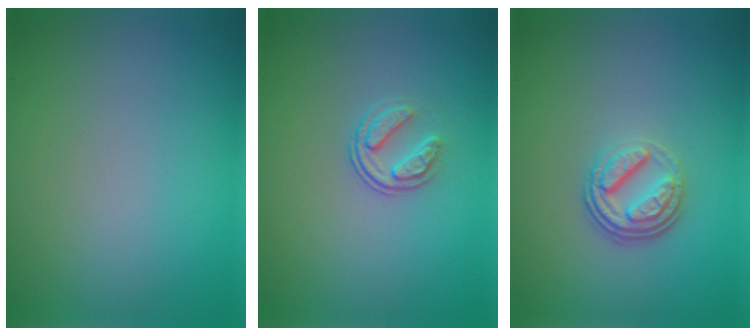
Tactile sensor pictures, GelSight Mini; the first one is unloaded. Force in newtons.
{"total": 1.9, "press": 1.3, "slide": 1.4}
{"total": 3.7, "press": 2.7, "slide": 2.6}